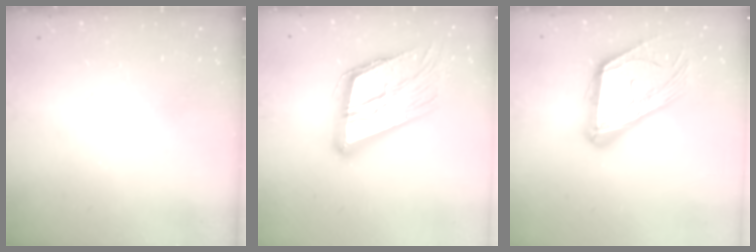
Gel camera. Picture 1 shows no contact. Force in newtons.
{"total": 19.6, "press": 19.5, "slide": 1.9}
{"total": 17.1, "press": 17.0, "slide": 1.6}